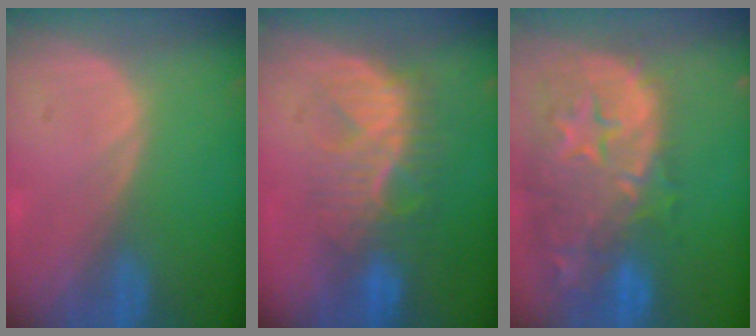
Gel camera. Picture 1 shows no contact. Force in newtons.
{"total": 8.0, "press": 7.9, "slide": 1.2}
{"total": 15.3, "press": 12.2, "slide": 9.1}